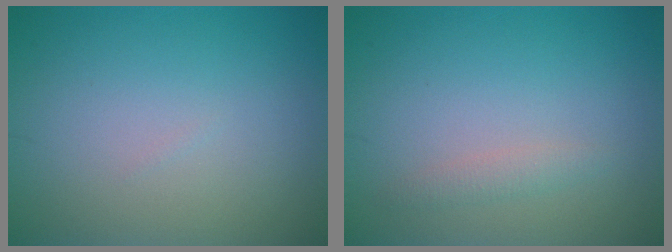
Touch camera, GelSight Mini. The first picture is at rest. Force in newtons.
{"total": 1.1, "press": 1.1, "slide": 0.0}